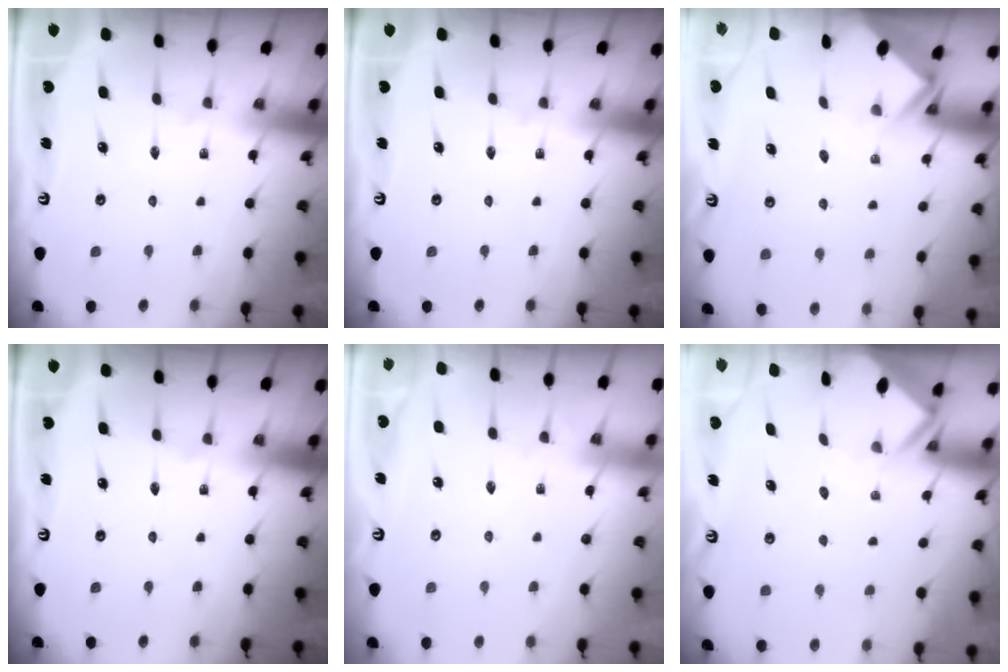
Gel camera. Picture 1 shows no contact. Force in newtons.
{"total": 0.0}
{"total": 2.7, "press": 2.7, "slide": 0.2}
{"total": 0.0}
{"total": 2.4, "press": 2.4, "slide": 0.4}
{"total": 2.9, "press": 2.9, "slide": 0.2}